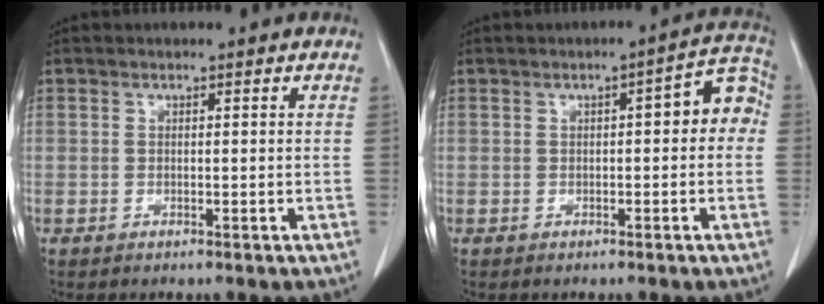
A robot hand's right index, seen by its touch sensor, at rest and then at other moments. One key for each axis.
{"total": 5.9, "fx": 0.4, "fy": 1.8, "fz": 5.6, "tx": -0.062, "ty": 0.033, "tz": 0.000}